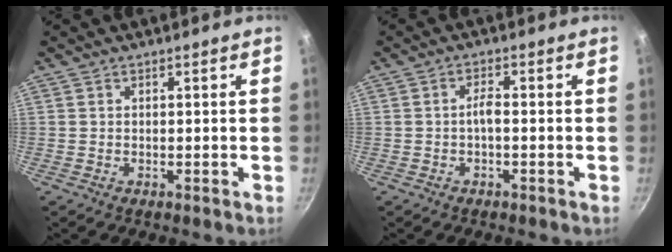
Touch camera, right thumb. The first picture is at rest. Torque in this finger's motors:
{"motor_torque": [0.13, 0.24, 0.57, 0.17, 0.01]}